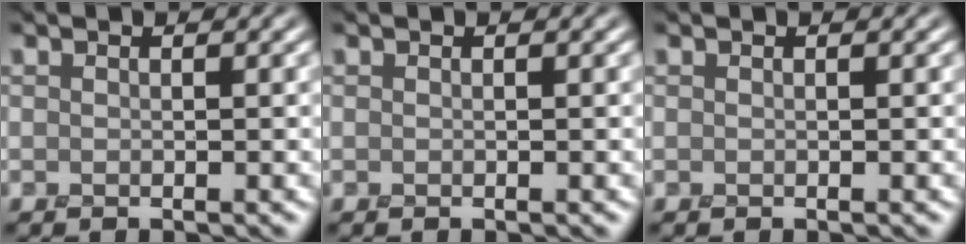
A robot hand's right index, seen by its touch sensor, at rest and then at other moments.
{"total": 0.0}
{"total": 0.0}